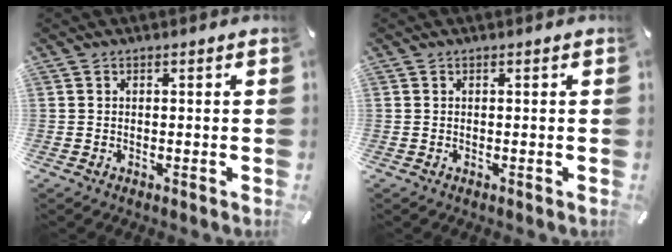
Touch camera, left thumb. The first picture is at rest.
{"total": 0.0}